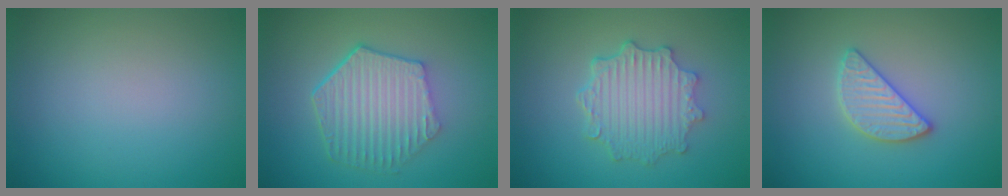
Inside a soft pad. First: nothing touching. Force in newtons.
{"total": 6.1, "press": 4.7, "slide": 4.0}
{"total": 4.7, "press": 3.8, "slide": 2.7}
{"total": 2.8, "press": 2.7, "slide": 0.5}